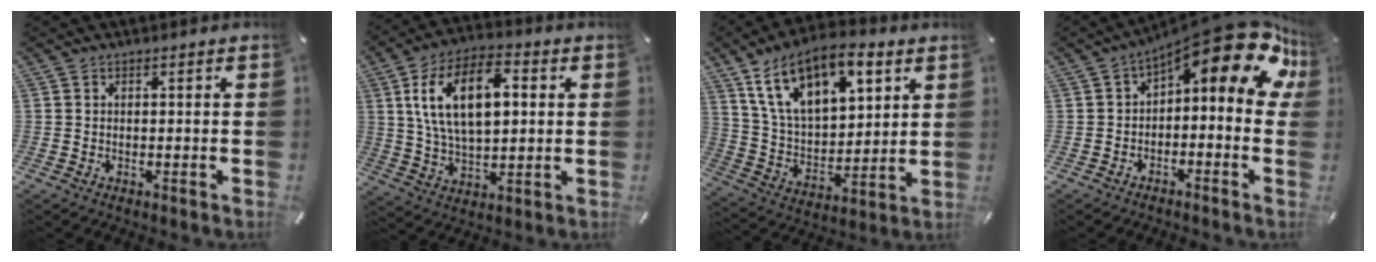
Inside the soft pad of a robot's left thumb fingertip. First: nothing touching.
{"total": 15.9, "force": [4.3, 8.9, 12.5], "torque": [-0.250, 0.006, 0.068]}
{"total": 17.2, "force": [10.1, 9.8, 9.8], "torque": [-0.203, -0.040, 0.181]}
{"total": 15.9, "force": [6.9, 6.2, 12.8], "torque": [-0.170, -0.055, 0.112]}